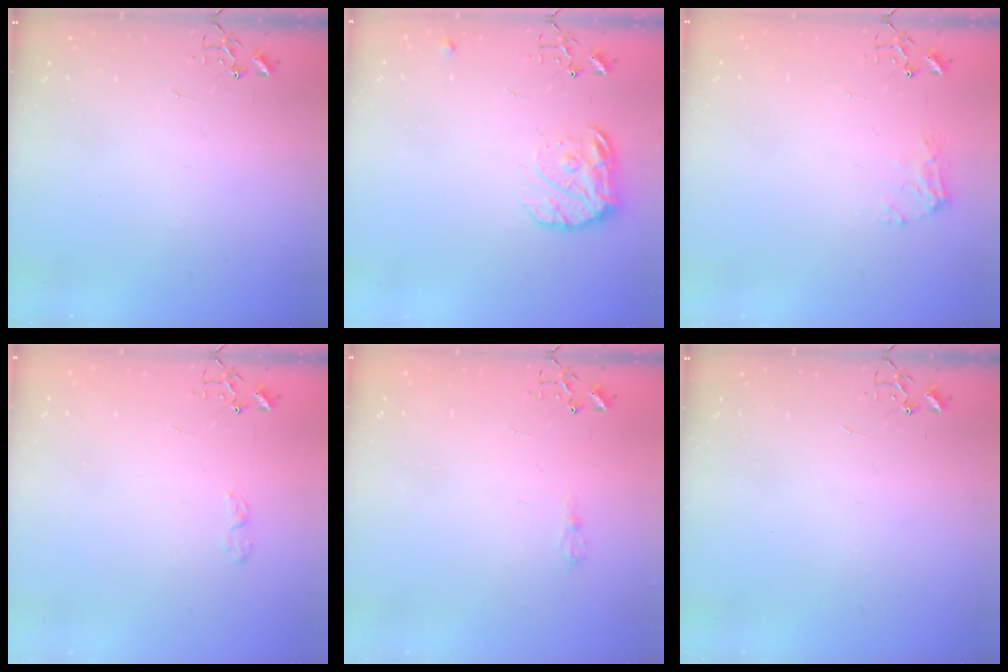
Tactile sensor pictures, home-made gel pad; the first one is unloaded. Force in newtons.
{"total": 12.7, "press": 12.6, "slide": 0.7}
{"total": 9.0, "press": 8.9, "slide": 0.9}
{"total": 4.4, "press": 4.3, "slide": 0.7}
{"total": 6.5, "press": 6.5, "slide": 0.6}
{"total": 0.0}